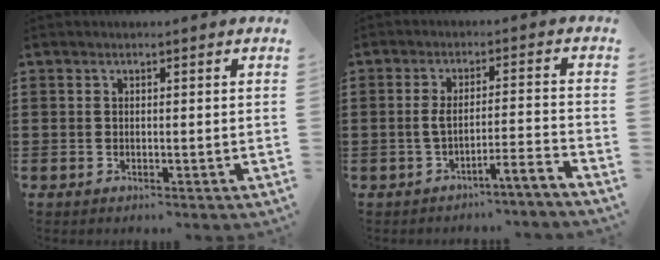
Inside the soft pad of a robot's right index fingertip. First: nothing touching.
{"total": 4.2, "force": [-3.1, -0.6, 2.8], "torque": [-0.053, -0.009, -0.065]}